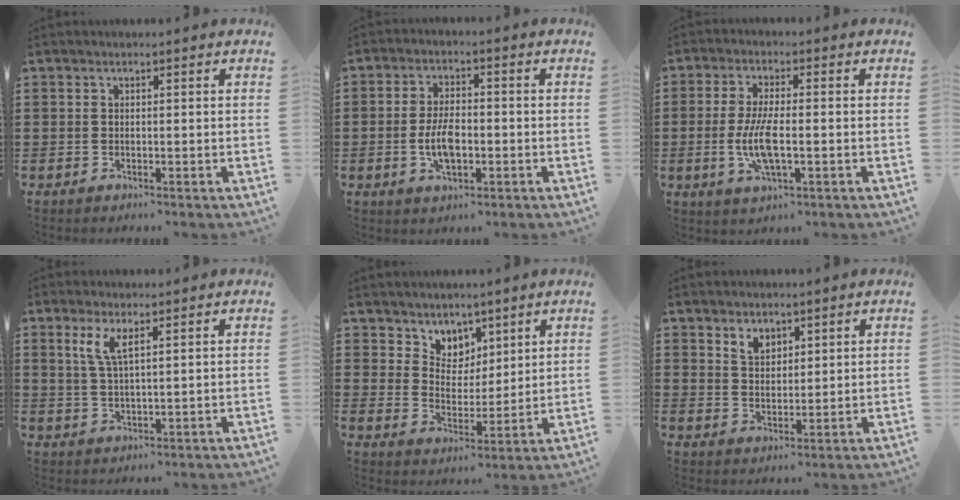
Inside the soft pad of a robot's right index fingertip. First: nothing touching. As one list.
[{"total": 5.9, "force": [-1.1, 2.8, 5.1], "torque": [-0.111, 0.001, -0.025]}, {"total": 7.0, "force": [-1.3, 2.1, 6.5], "torque": [-0.146, -0.009, -0.032]}, {"total": 3.6, "force": [1.8, 0.9, 3.0], "torque": [-0.066, 0.004, 0.031]}, {"total": 5.3, "force": [4.0, 3.5, -0.5], "torque": [-0.021, -0.011, 0.074]}, {"total": 3.3, "force": [2.5, 1.9, 0.8], "torque": [-0.024, 0.005, 0.047]}]